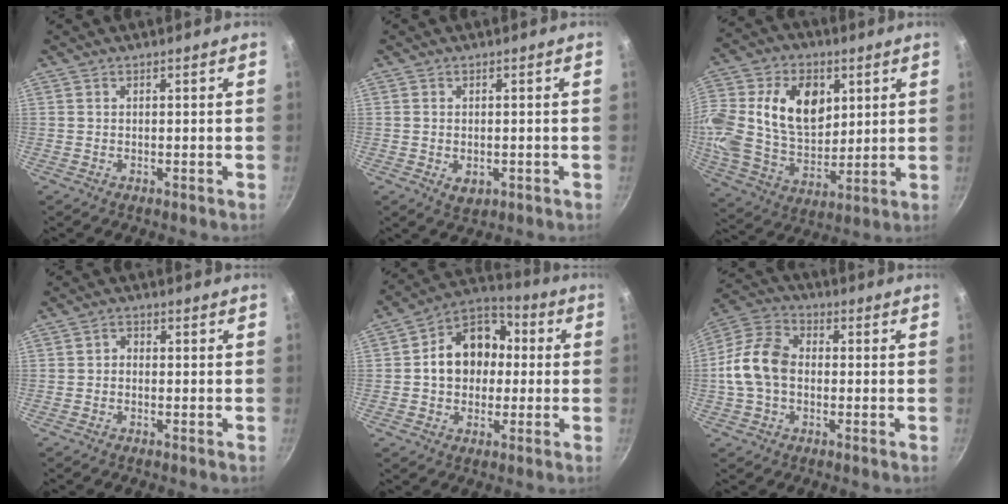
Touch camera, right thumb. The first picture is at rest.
{"total": 3.2, "force": [-0.7, 2.2, 2.2], "torque": [-0.034, -0.008, -0.007]}
{"total": 24.1, "force": [6.5, 16.9, 16.0], "torque": [-0.321, 0.005, 0.115]}
{"total": 1.6, "force": [-0.5, 1.3, 0.8], "torque": [-0.011, 0.010, -0.012]}
{"total": 14.0, "force": [0.6, 11.1, 8.4], "torque": [-0.093, 0.032, -0.008]}
{"total": 11.7, "force": [-0.8, 8.3, 8.2], "torque": [-0.139, 0.031, -0.032]}